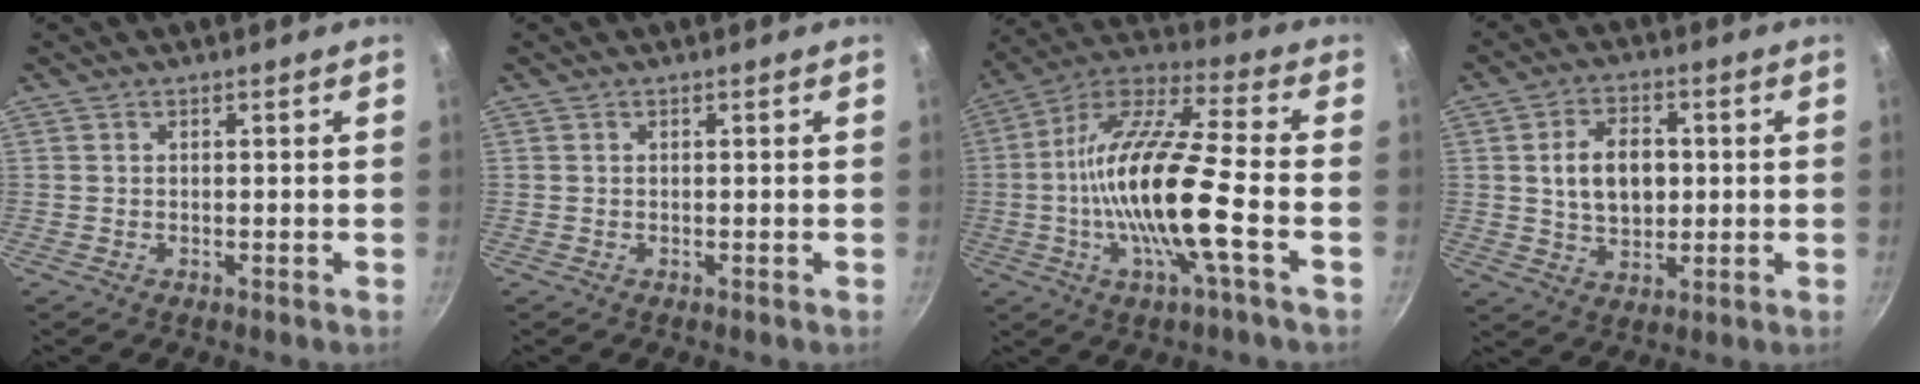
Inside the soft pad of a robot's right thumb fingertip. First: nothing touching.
{"total": 0.0}
{"total": 19.1, "force": [-3.5, 3.5, 18.4], "torque": [-0.347, 0.029, -0.084]}
{"total": 9.8, "force": [0.9, 6.7, 7.2], "torque": [-0.099, 0.002, 0.016]}